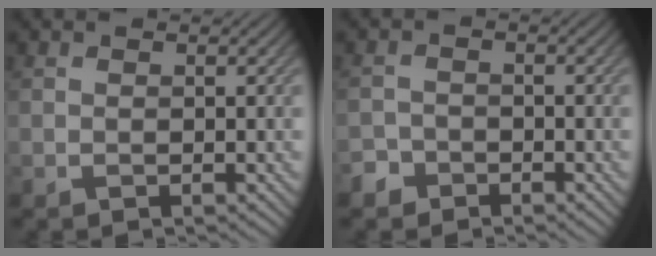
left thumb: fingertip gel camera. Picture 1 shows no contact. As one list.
[{"total": 2.4, "force": [-1.8, 1.6, 0.2], "torque": [-0.002, 0.002, -0.040]}]